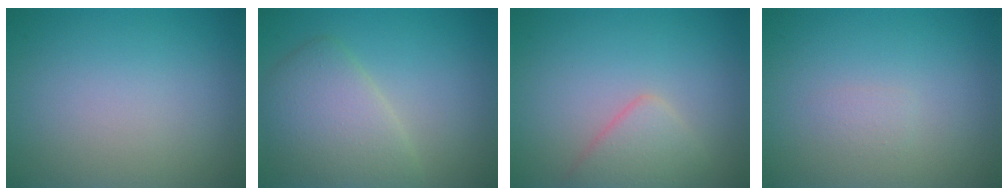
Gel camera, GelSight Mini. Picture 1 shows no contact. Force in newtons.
{"total": 4.9, "press": 4.9, "slide": 0.3}
{"total": 2.7, "press": 2.7, "slide": 0.1}
{"total": 0.7, "press": 0.7, "slide": 0.1}